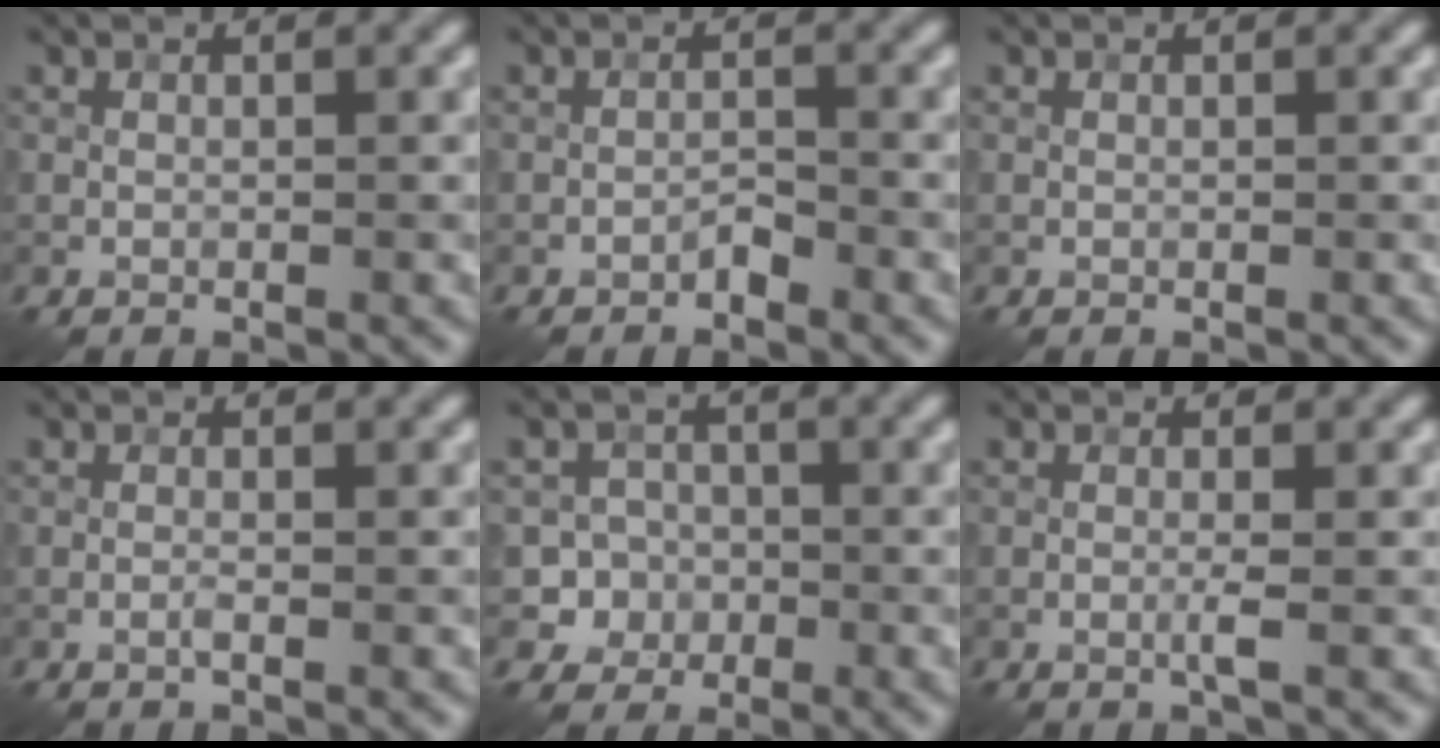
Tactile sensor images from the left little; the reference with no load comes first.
{"total": 1.0, "force": [-0.8, 0.3, 0.5], "torque": [-0.007, 0.005, -0.015]}
{"total": 0.0}
{"total": 0.6, "force": [-0.3, 0.0, 0.5], "torque": [-0.012, 0.001, -0.009]}
{"total": 4.3, "force": [-1.5, 4.0, 0.4], "torque": [0.028, 0.002, -0.039]}
{"total": 1.0, "force": [-0.3, 0.0, 1.0], "torque": [-0.021, 0.000, -0.010]}